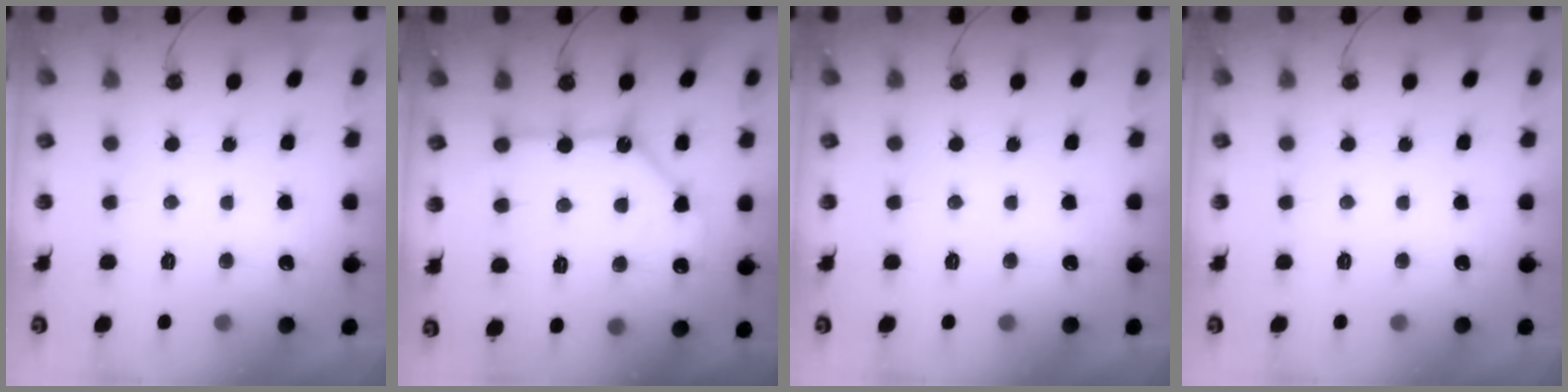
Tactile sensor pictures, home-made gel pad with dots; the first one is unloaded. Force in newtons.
{"total": 14.4, "press": 14.3, "slide": 1.3}
{"total": 0.0}
{"total": 0.0}